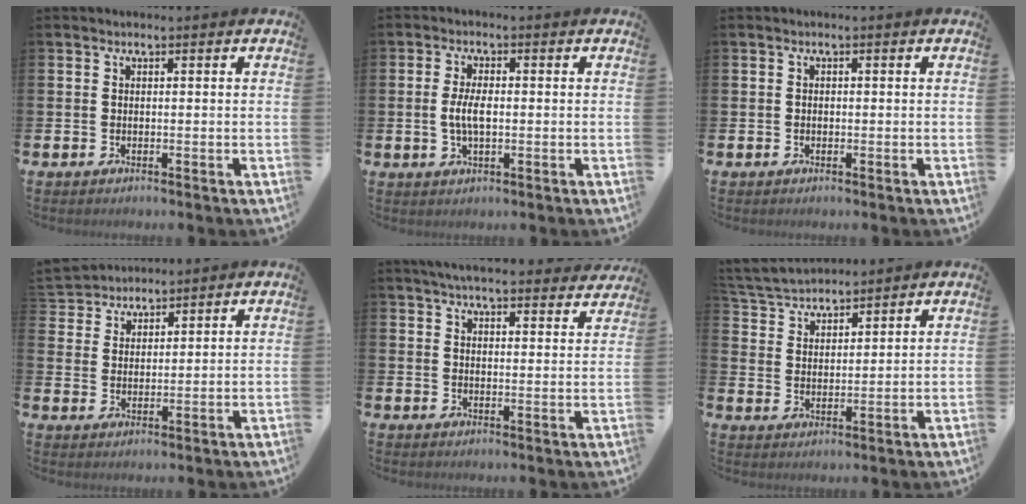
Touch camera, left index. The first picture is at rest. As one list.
[{"total": 4.0, "force": [-0.1, 1.7, 3.6], "torque": [-0.069, 0.000, -0.007]}, {"total": 0.5, "force": [-0.2, 0.5, 0.2], "torque": [-0.006, 0.005, -0.005]}, {"total": 4.0, "force": [3.7, 1.0, -0.8], "torque": [-0.007, -0.016, 0.070]}, {"total": 5.2, "force": [4.9, 0.7, 1.5], "torque": [-0.040, -0.021, 0.089]}, {"total": 5.0, "force": [4.9, 1.0, 0.2], "torque": [-0.031, -0.023, 0.088]}]